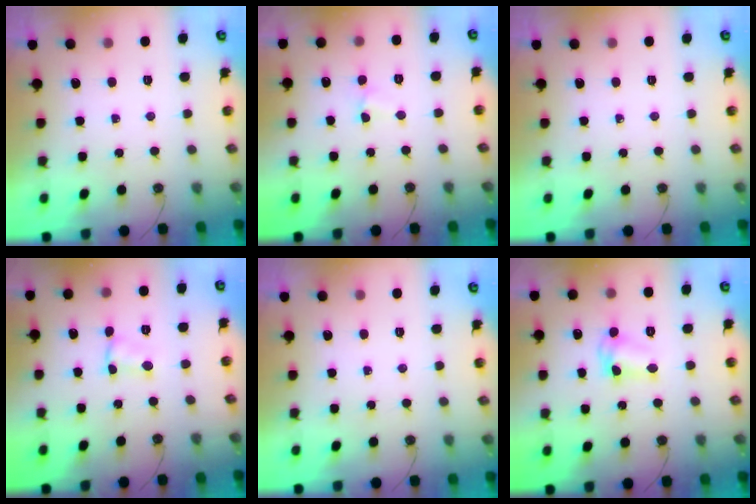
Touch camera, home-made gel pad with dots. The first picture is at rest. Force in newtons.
{"total": 2.4, "press": 2.3, "slide": 0.4}
{"total": 0.0}
{"total": 1.7, "press": 1.6, "slide": 0.5}
{"total": 0.0}
{"total": 7.5, "press": 7.5, "slide": 0.5}